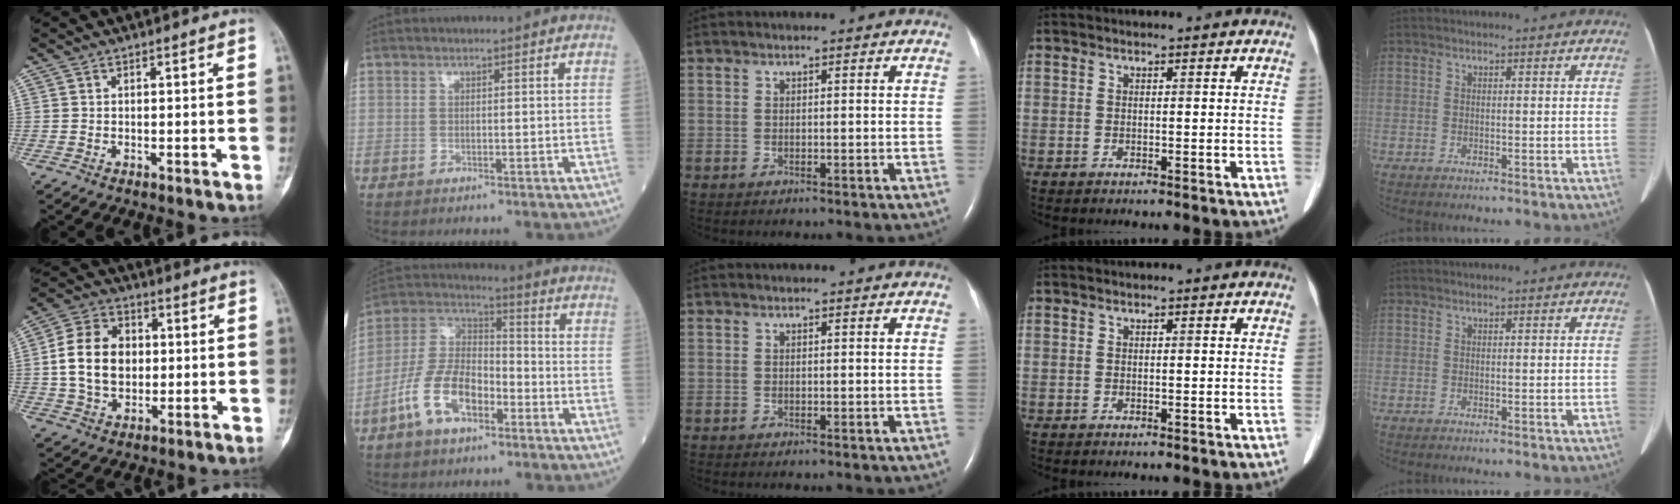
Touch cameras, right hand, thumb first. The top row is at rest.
{"thumb": {"total": 13.0, "force": [0.6, 9.6, 8.7], "torque": [-0.138, 0.013, 0.011]}, "index": {"total": 12.0, "force": [-5.5, 5.9, 8.9], "torque": [-0.199, 0.014, -0.105]}}